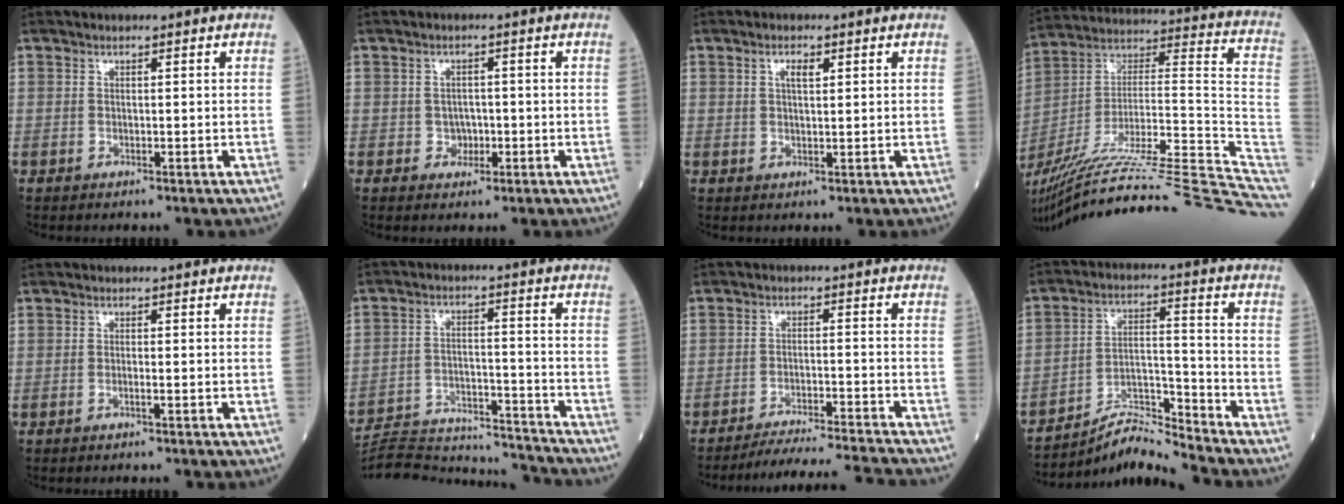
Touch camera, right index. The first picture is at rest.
{"total": 2.1, "force": [-0.6, 1.8, 0.9], "torque": [-0.008, 0.006, -0.004]}
{"total": 1.9, "force": [0.8, 0.5, 1.6], "torque": [-0.031, 0.000, 0.014]}
{"total": 37.7, "force": [-31.8, 1.5, 20.1], "torque": [-0.228, -0.029, -0.468]}
{"total": 0.6, "force": [-0.2, -0.1, 0.5], "torque": [-0.013, 0.000, -0.002]}
{"total": 18.3, "force": [-18.0, 1.5, 2.8], "torque": [-0.064, 0.013, -0.265]}
{"total": 11.4, "force": [-11.0, -1.7, 2.6], "torque": [-0.033, -0.009, -0.170]}
{"total": 7.9, "force": [-7.8, -1.0, 0.9], "torque": [-0.024, 0.025, -0.140]}